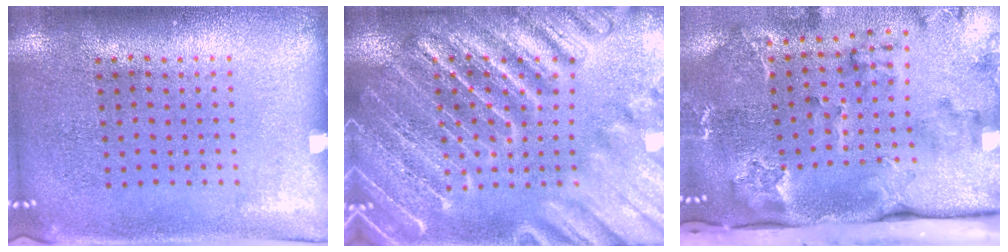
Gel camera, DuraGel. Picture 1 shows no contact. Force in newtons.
{"total": 4.1, "press": 4.1, "slide": 0.5}
{"total": 3.2, "press": 2.5, "slide": 2.0}